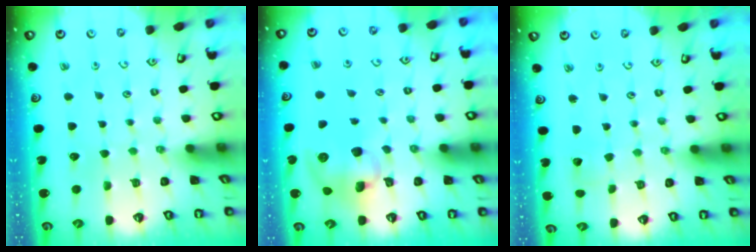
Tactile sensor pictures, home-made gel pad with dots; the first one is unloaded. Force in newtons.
{"total": 11.7, "press": 11.5, "slide": 1.6}
{"total": 2.4, "press": 2.4, "slide": 0.3}